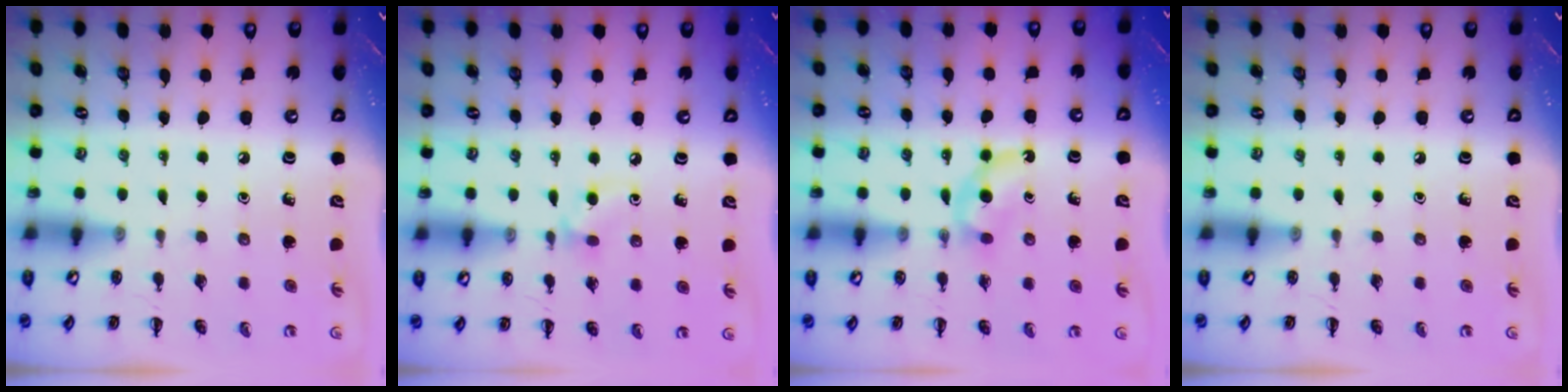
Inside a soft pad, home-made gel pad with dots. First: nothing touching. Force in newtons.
{"total": 6.1, "press": 5.8, "slide": 2.0}
{"total": 4.7, "press": 4.4, "slide": 1.8}
{"total": 0.0}